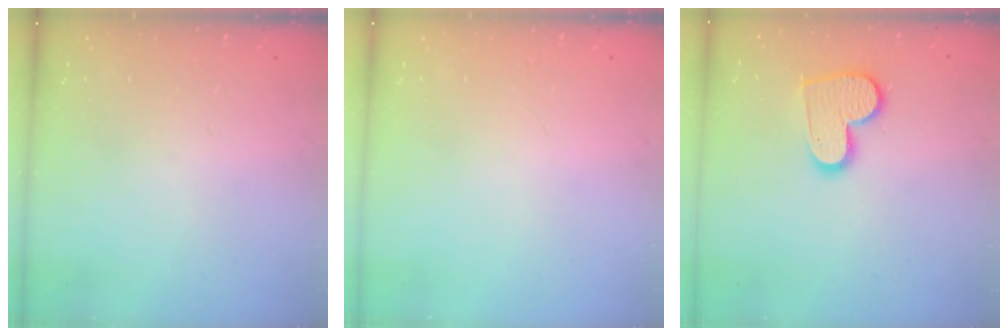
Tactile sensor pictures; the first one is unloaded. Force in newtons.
{"total": 0.0}
{"total": 11.8, "press": 11.8, "slide": 0.8}